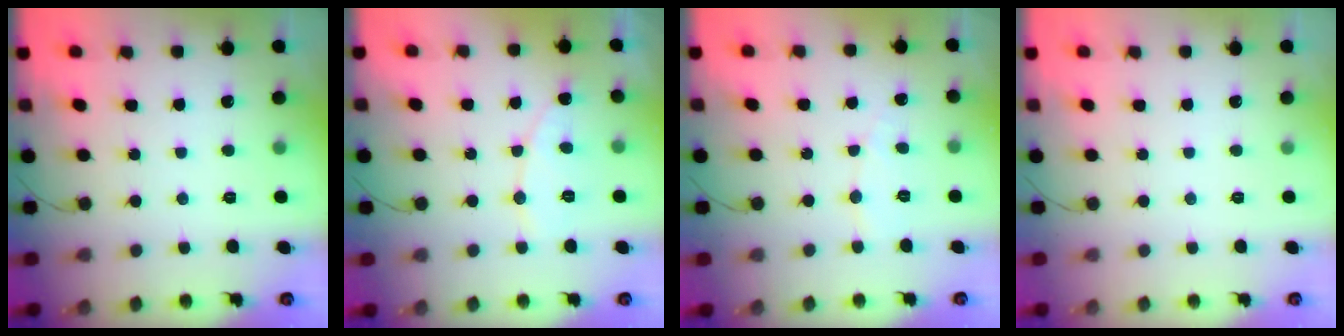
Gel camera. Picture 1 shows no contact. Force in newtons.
{"total": 6.2, "press": 6.2, "slide": 0.4}
{"total": 3.9, "press": 3.9, "slide": 0.3}
{"total": 0.0}